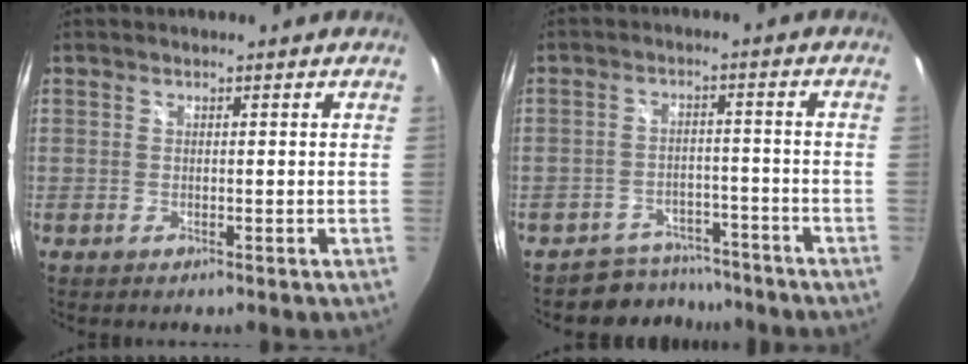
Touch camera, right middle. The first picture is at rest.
{"total": 7.5, "force": [-6.6, 3.5, 0.4], "torque": [-0.018, 0.014, -0.091]}